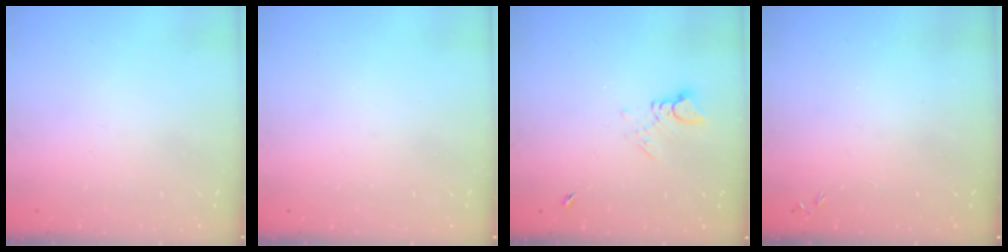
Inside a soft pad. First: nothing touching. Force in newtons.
{"total": 0.0}
{"total": 3.4, "press": 3.4, "slide": 0.5}
{"total": 0.0}